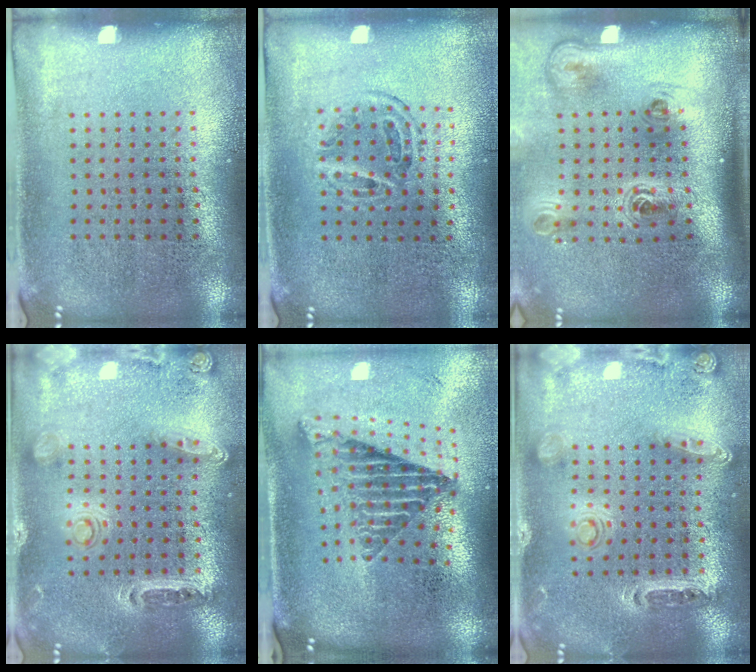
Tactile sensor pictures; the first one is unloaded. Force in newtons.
{"total": 1.0, "press": 0.9, "slide": 0.4}
{"total": 2.3, "press": 1.5, "slide": 1.8}
{"total": 1.4, "press": 1.3, "slide": 0.3}
{"total": 2.6, "press": 1.6, "slide": 2.0}
{"total": 1.4, "press": 1.3, "slide": 0.3}